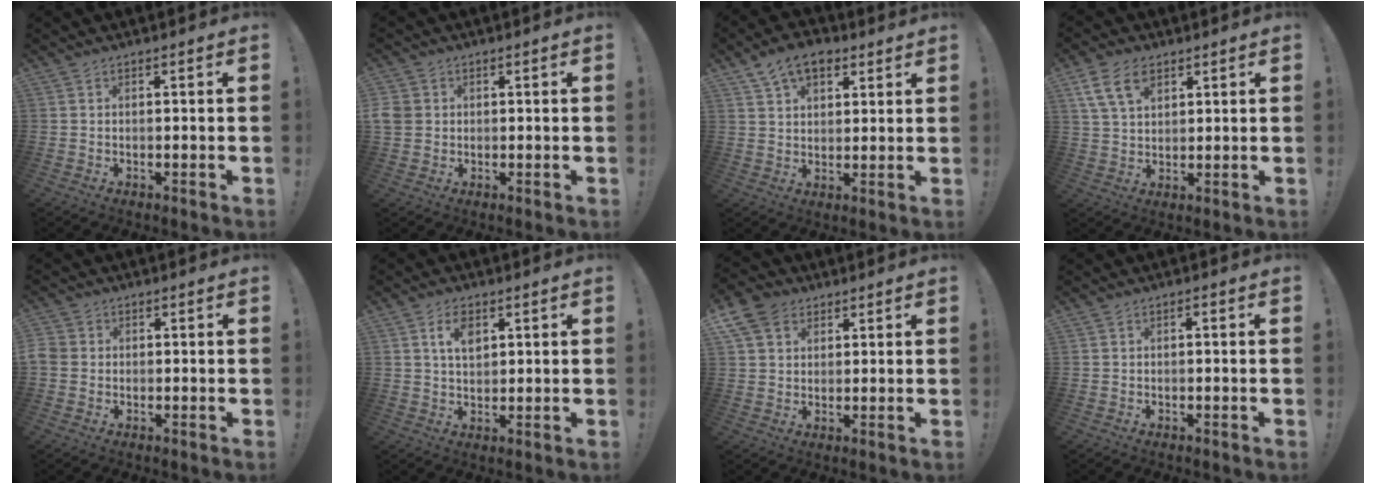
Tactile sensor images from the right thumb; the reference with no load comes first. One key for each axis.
{"total": 4.3, "fx": 0.7, "fy": 3.8, "fz": 1.7, "tx": -0.043, "ty": 0.002, "tz": 0.014}
{"total": 9.1, "fx": 5.5, "fy": 5.4, "fz": 4.8, "tx": -0.076, "ty": -0.015, "tz": 0.105}
{"total": 10.1, "fx": 5.1, "fy": 6.3, "fz": 6.0, "tx": -0.104, "ty": -0.006, "tz": 0.101}
{"total": 3.1, "fx": -0.2, "fy": 2.8, "fz": 1.1, "tx": -0.031, "ty": 0.007, "tz": -0.003}
{"total": 6.2, "fx": 2.4, "fy": 3.7, "fz": 4.4, "tx": -0.070, "ty": -0.002, "tz": 0.042}
{"total": 8.8, "fx": 4.3, "fy": 6.5, "fz": 4.0, "tx": -0.068, "ty": -0.009, "tz": 0.089}
{"total": 0.8, "fx": -0.7, "fy": 0.2, "fz": 0.4, "tx": -0.007, "ty": 0.003, "tz": -0.012}